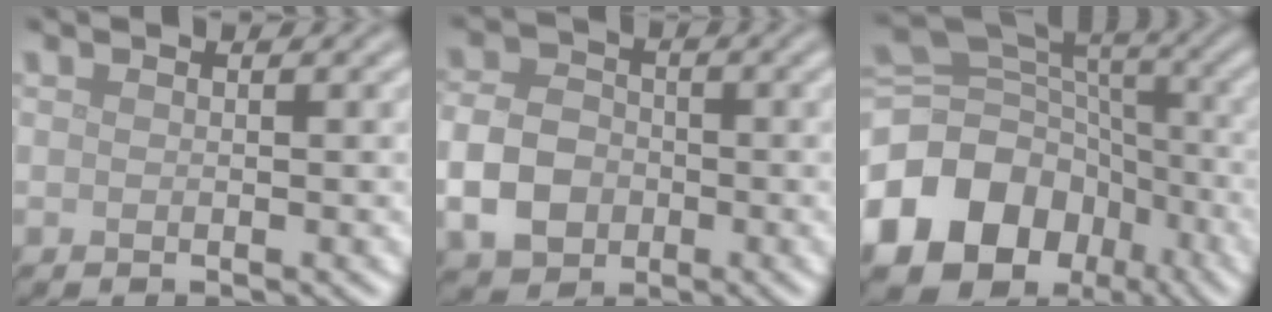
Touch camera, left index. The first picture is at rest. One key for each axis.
{"total": 5.4, "fx": -1.6, "fy": 4.2, "fz": 2.9, "tx": -0.063, "ty": -0.002, "tz": -0.039}
{"total": 14.9, "fx": -6.8, "fy": 11.7, "fz": 6.2, "tx": -0.148, "ty": -0.005, "tz": -0.111}